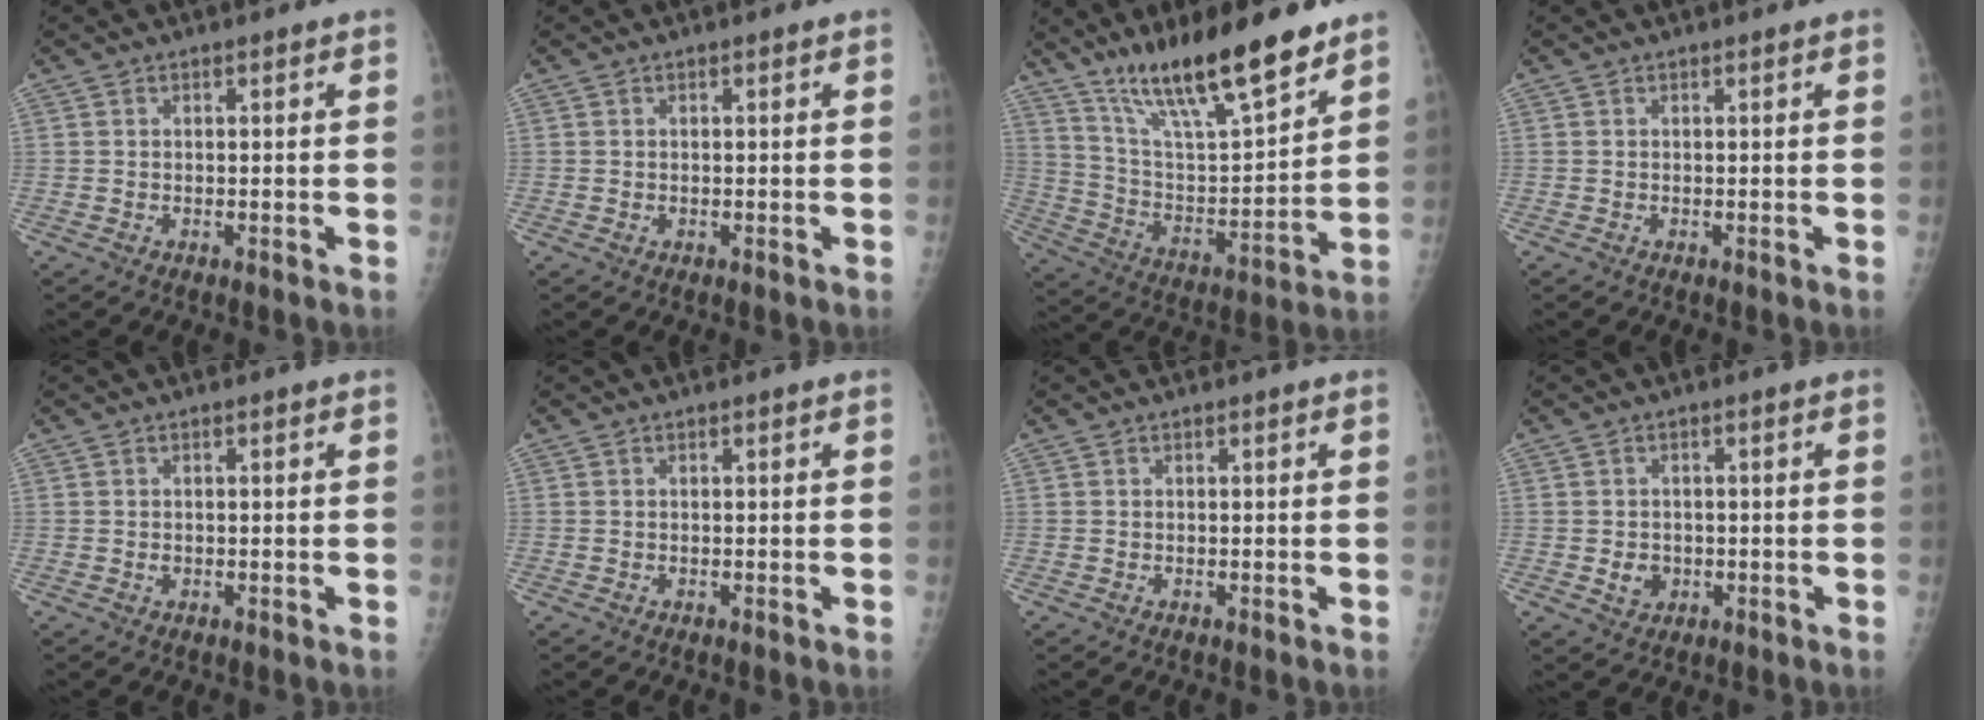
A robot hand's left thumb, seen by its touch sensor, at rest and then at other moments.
{"total": 0.0}
{"total": 20.7, "force": [15.0, 4.4, 13.5], "torque": [-0.206, -0.074, 0.267]}
{"total": 0.0}
{"total": 0.7, "force": [-0.1, 0.6, 0.4], "torque": [-0.004, 0.001, -0.002]}
{"total": 0.0}
{"total": 0.0}
{"total": 3.3, "force": [-0.6, 2.8, 1.6], "torque": [-0.014, 0.002, -0.003]}